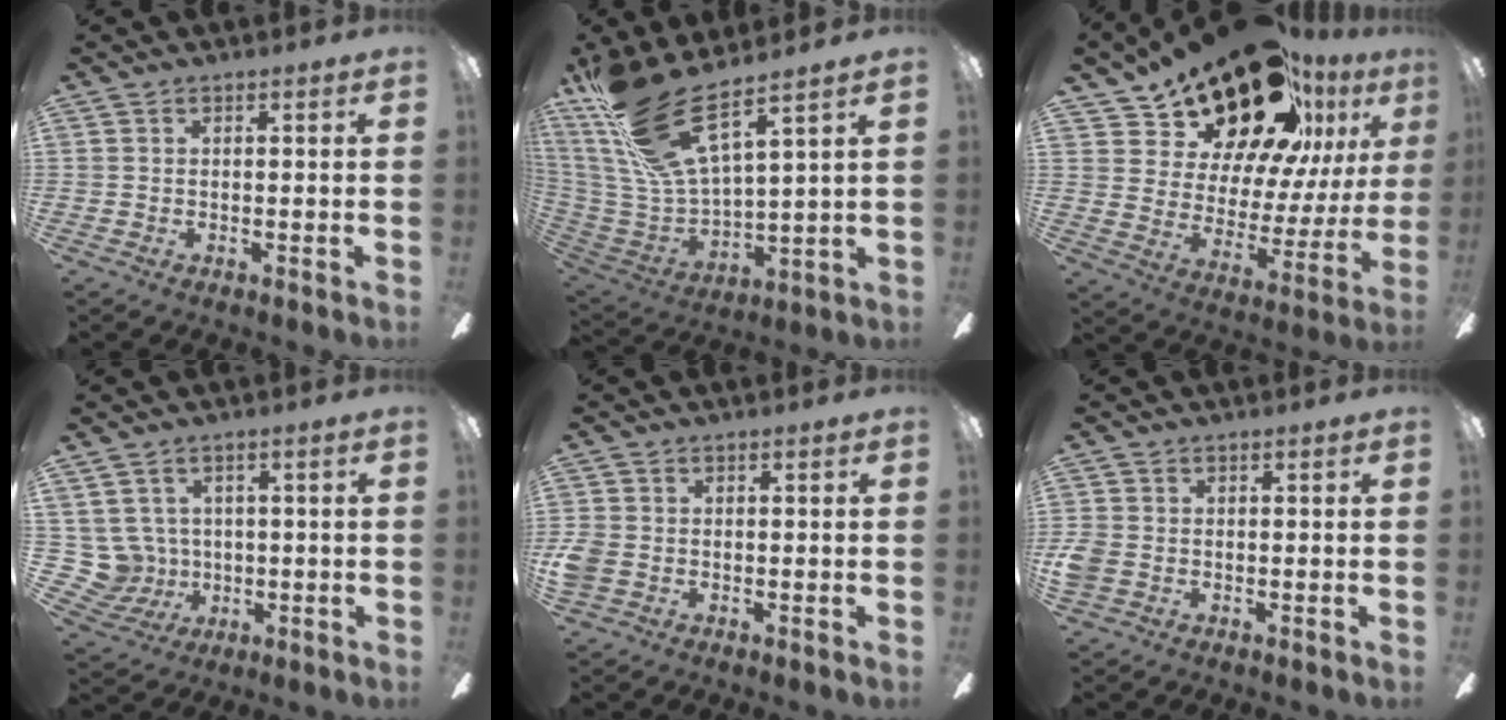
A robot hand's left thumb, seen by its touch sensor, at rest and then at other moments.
{"total": 21.0, "force": [14.8, 5.9, 13.8], "torque": [-0.296, -0.091, 0.259]}
{"total": 25.1, "force": [19.7, 10.6, 11.4], "torque": [-0.188, -0.126, 0.355]}
{"total": 8.2, "force": [1.9, 7.8, 1.7], "torque": [-0.070, -0.010, 0.043]}
{"total": 3.8, "force": [-0.9, 3.0, 2.1], "torque": [-0.053, 0.002, -0.020]}
{"total": 3.4, "force": [-0.9, 2.8, 1.8], "torque": [-0.041, 0.005, -0.018]}